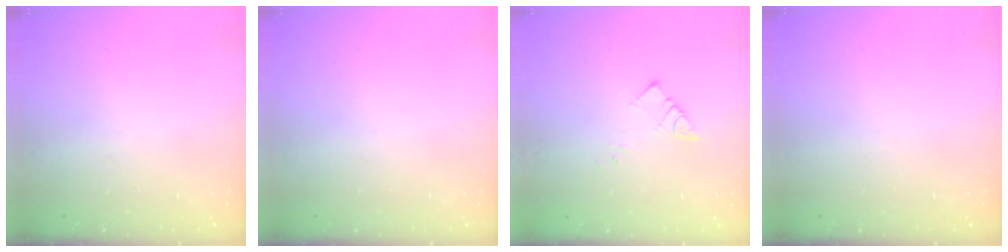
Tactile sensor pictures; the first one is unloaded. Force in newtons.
{"total": 0.0}
{"total": 4.4, "press": 4.4, "slide": 0.1}
{"total": 0.0}